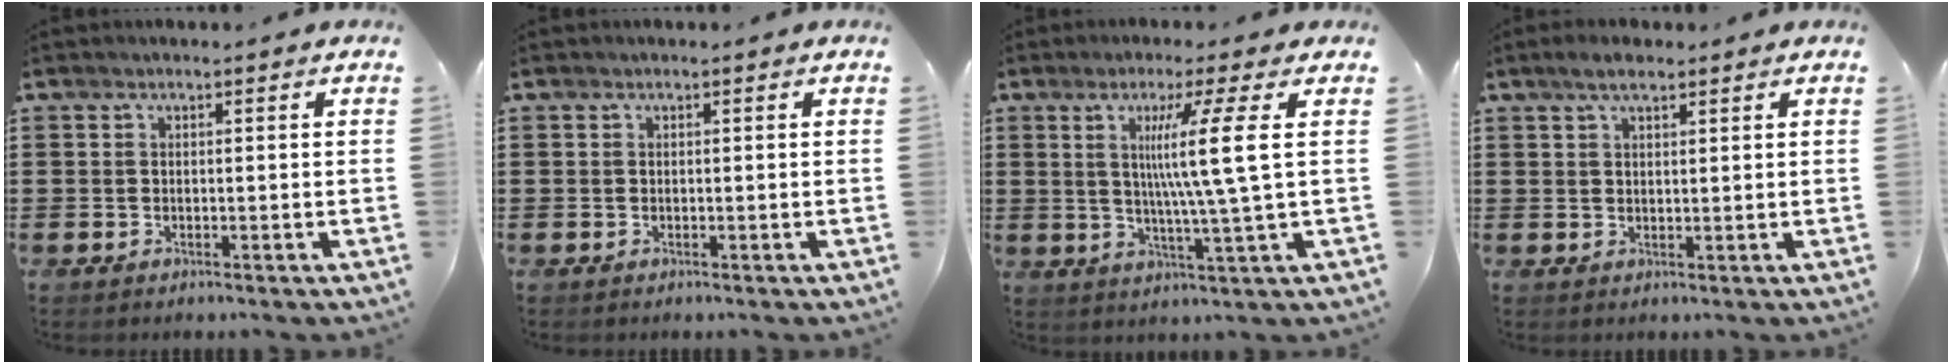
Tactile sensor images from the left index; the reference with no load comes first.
{"total": 0.0}
{"total": 10.0, "force": [2.2, -1.0, 9.7], "torque": [-0.187, 0.001, 0.025]}
{"total": 3.1, "force": [2.0, 1.0, 2.1], "torque": [-0.045, 0.005, 0.036]}